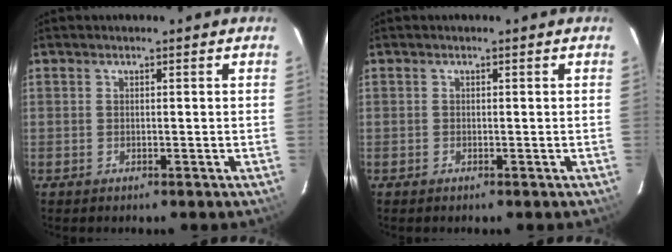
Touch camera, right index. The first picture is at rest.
{"total": 0.0}